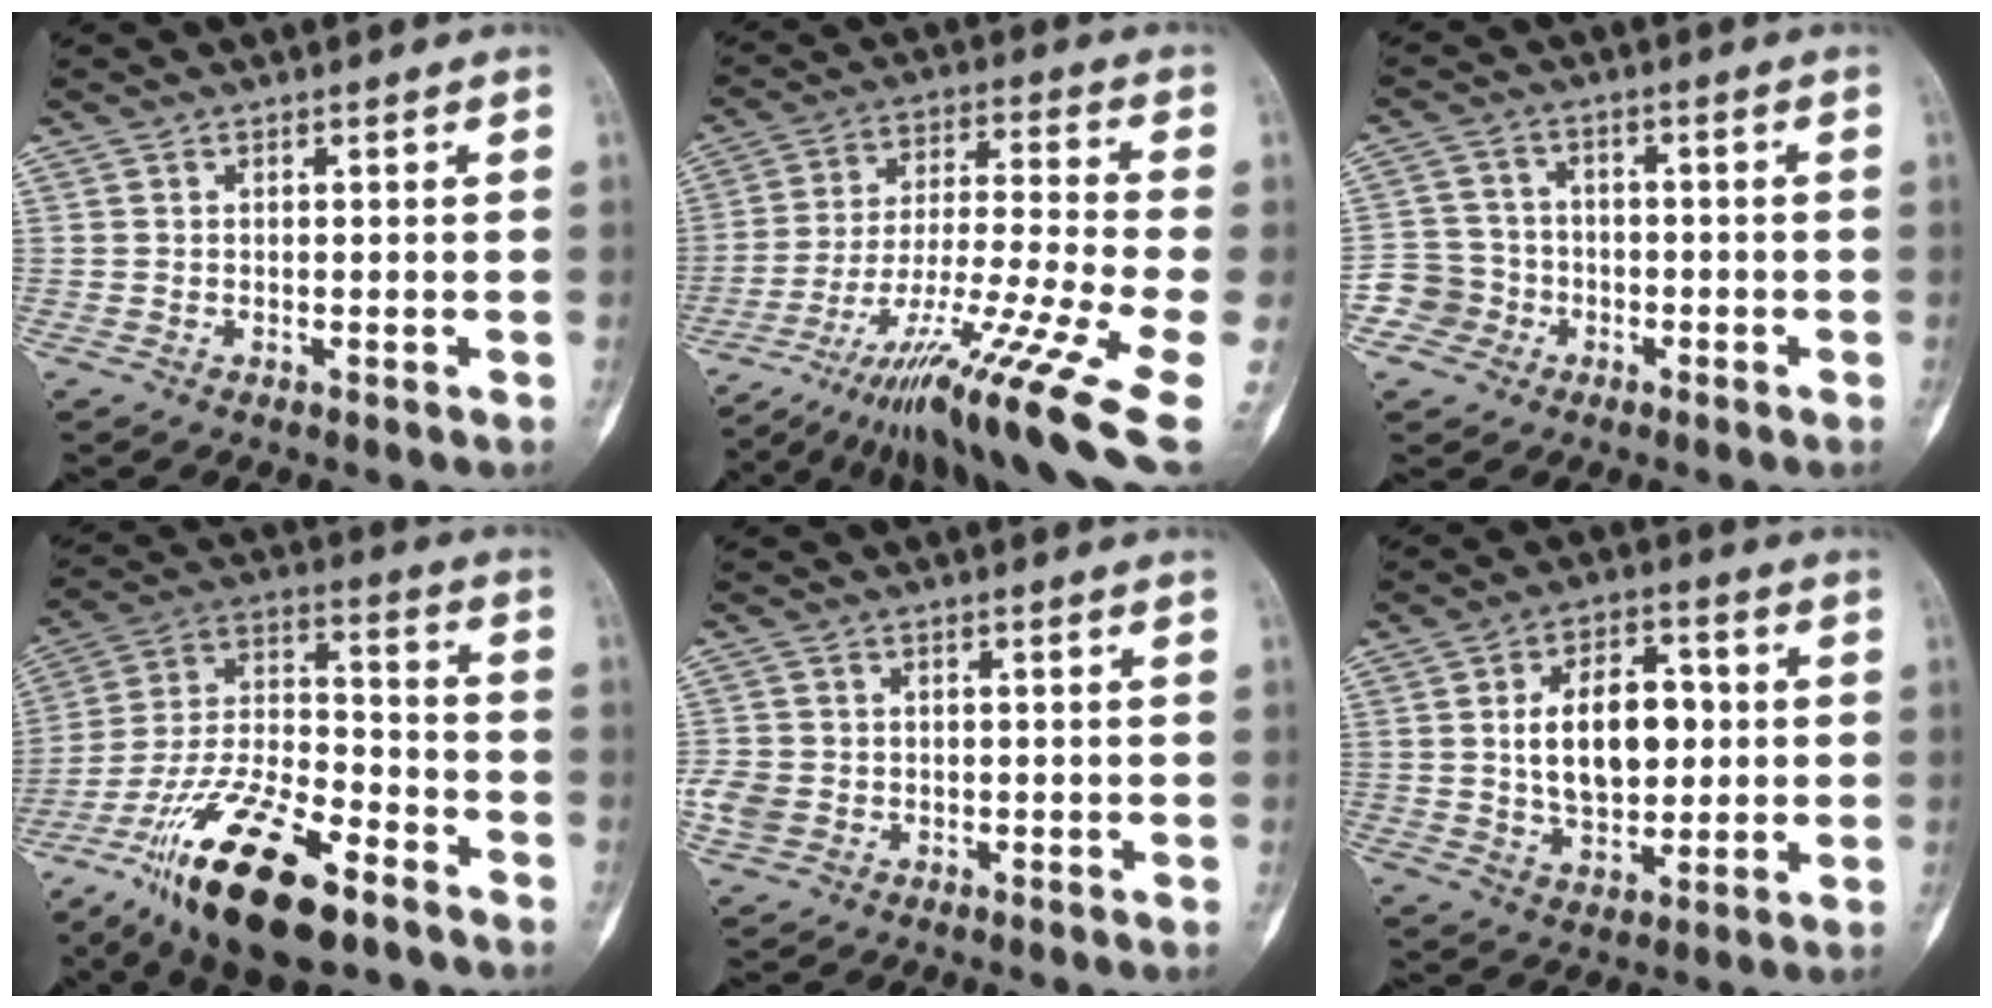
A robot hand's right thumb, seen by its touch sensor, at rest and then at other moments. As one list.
[{"total": 18.3, "force": [-11.5, -0.3, 14.2], "torque": [-0.278, 0.043, -0.197]}, {"total": 6.7, "force": [-3.1, 5.9, 0.0], "torque": [0.033, 0.029, -0.061]}, {"total": 22.8, "force": [-14.3, 8.4, 15.6], "torque": [-0.308, 0.065, -0.256]}, {"total": 5.8, "force": [-1.7, 4.9, 2.6], "torque": [-0.061, 0.014, -0.029]}, {"total": 13.6, "force": [1.2, 8.4, 10.6], "torque": [-0.143, 0.011, 0.023]}]